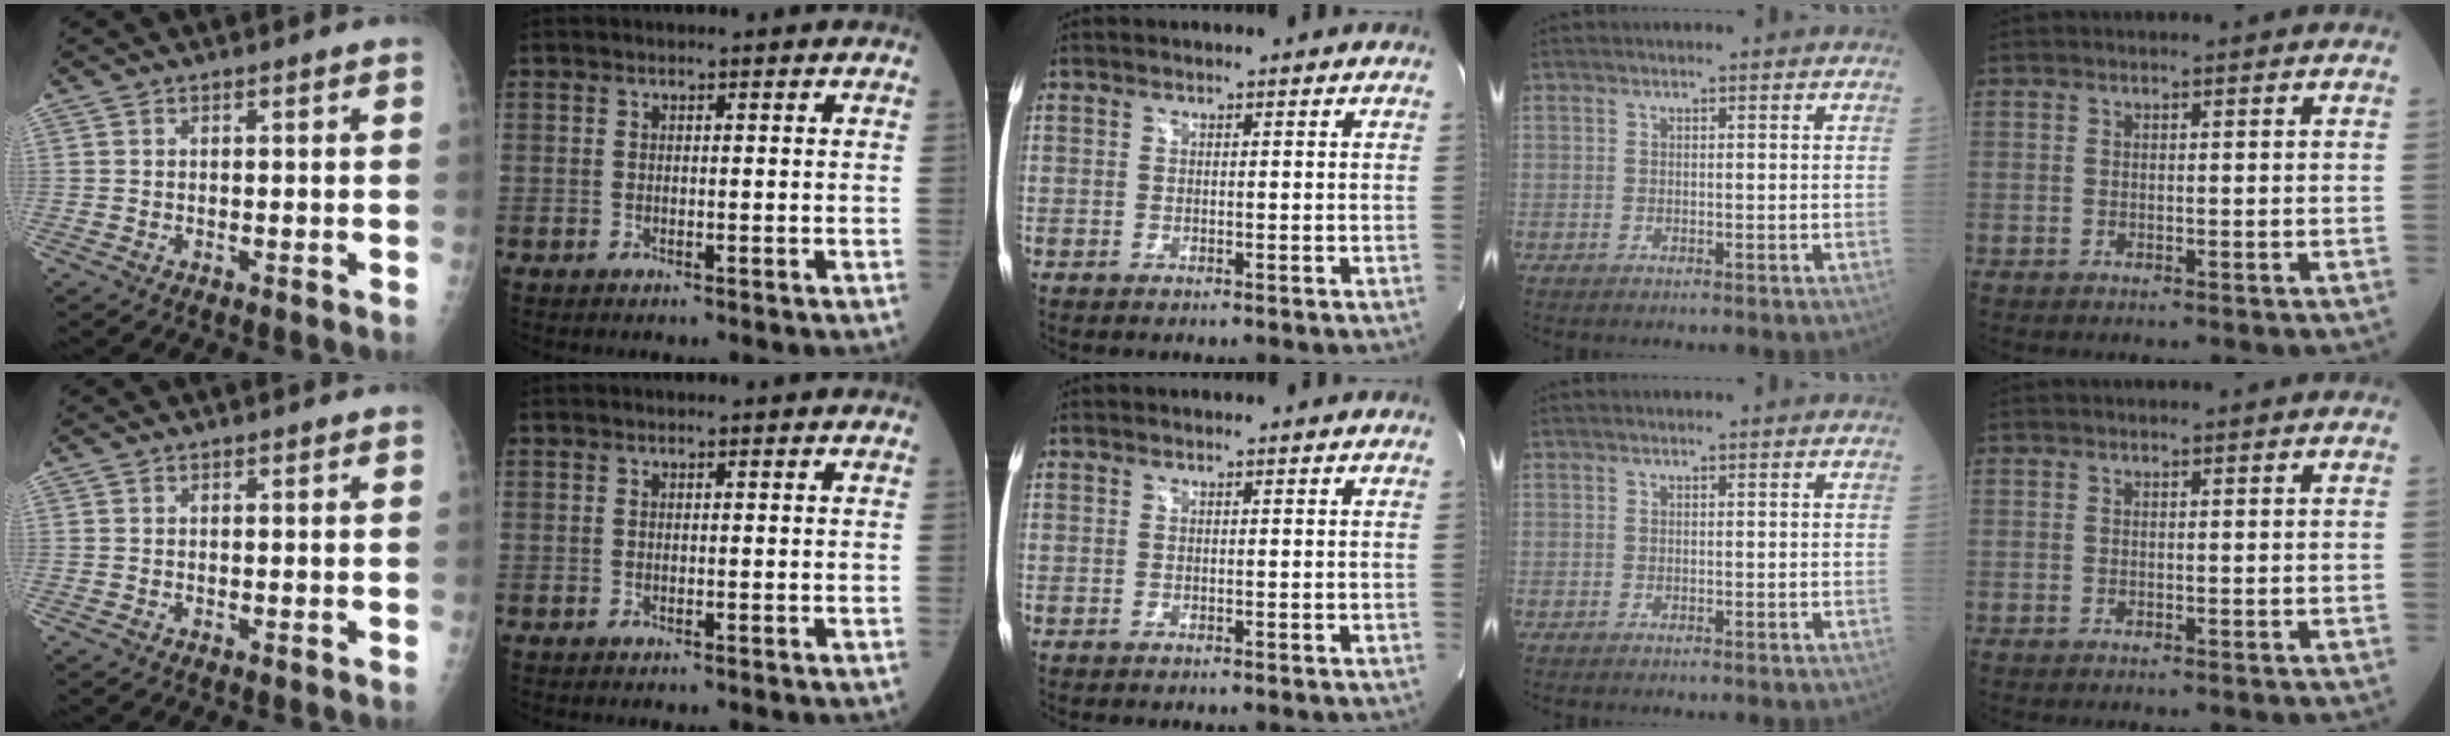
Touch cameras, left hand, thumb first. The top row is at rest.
{}